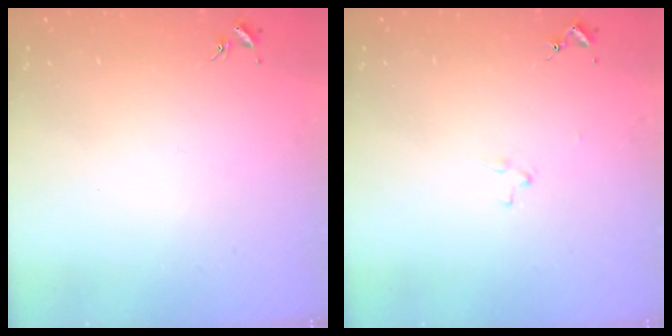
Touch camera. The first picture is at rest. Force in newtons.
{"total": 1.1, "press": 1.1, "slide": 0.1}